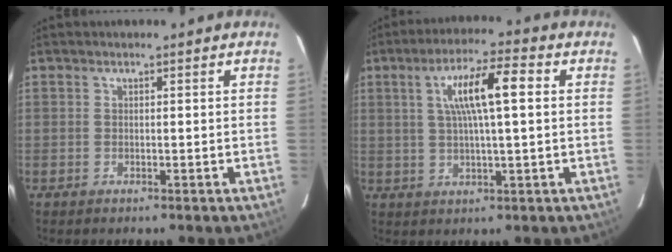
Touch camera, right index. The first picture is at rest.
{"total": 9.7, "force": [2.1, 1.0, 9.4], "torque": [-0.169, 0.017, 0.036]}